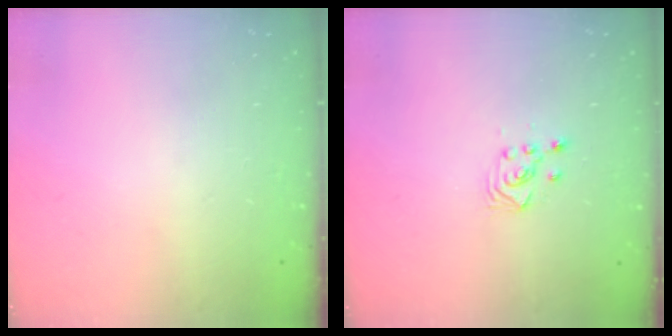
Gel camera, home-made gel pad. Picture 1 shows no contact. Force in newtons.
{"total": 2.6, "press": 2.6, "slide": 0.3}